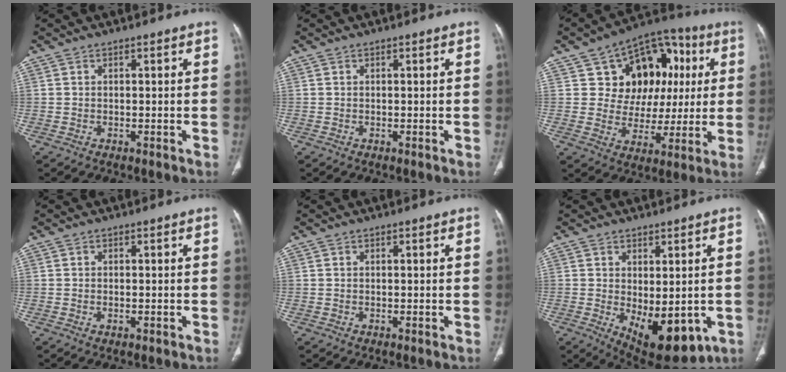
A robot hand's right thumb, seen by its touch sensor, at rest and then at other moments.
{"total": 0.0}
{"total": 17.6, "force": [5.1, 13.3, 10.4], "torque": [-0.081, 0.015, 0.083]}
{"total": 0.5, "force": [-0.3, 0.3, 0.3], "torque": [-0.007, 0.002, -0.002]}
{"total": 0.0}
{"total": 12.5, "force": [-3.3, 6.2, 10.4], "torque": [-0.126, -0.010, -0.024]}